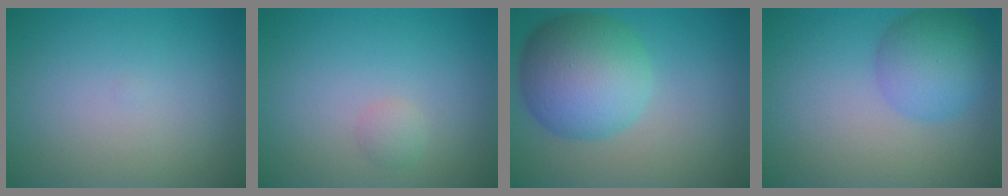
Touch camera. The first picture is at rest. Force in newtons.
{"total": 1.0, "press": 1.0, "slide": 0.1}
{"total": 8.5, "press": 8.5, "slide": 0.1}
{"total": 4.9, "press": 4.9, "slide": 0.1}